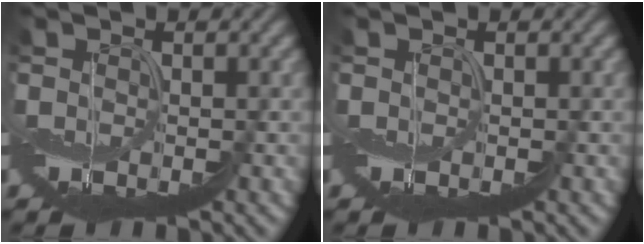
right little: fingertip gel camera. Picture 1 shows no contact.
{"total": 0.0}